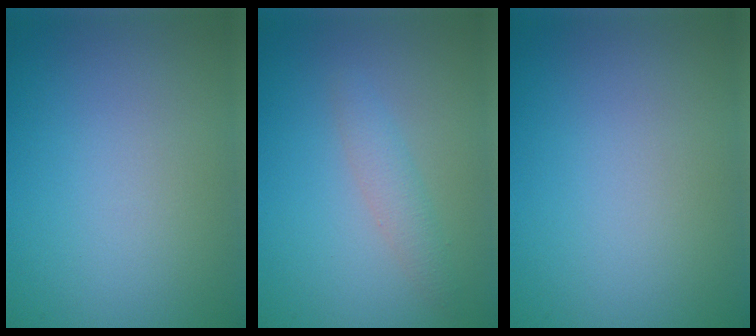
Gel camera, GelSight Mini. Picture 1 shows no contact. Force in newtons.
{"total": 1.7, "press": 1.7, "slide": 0.1}
{"total": 0.0}